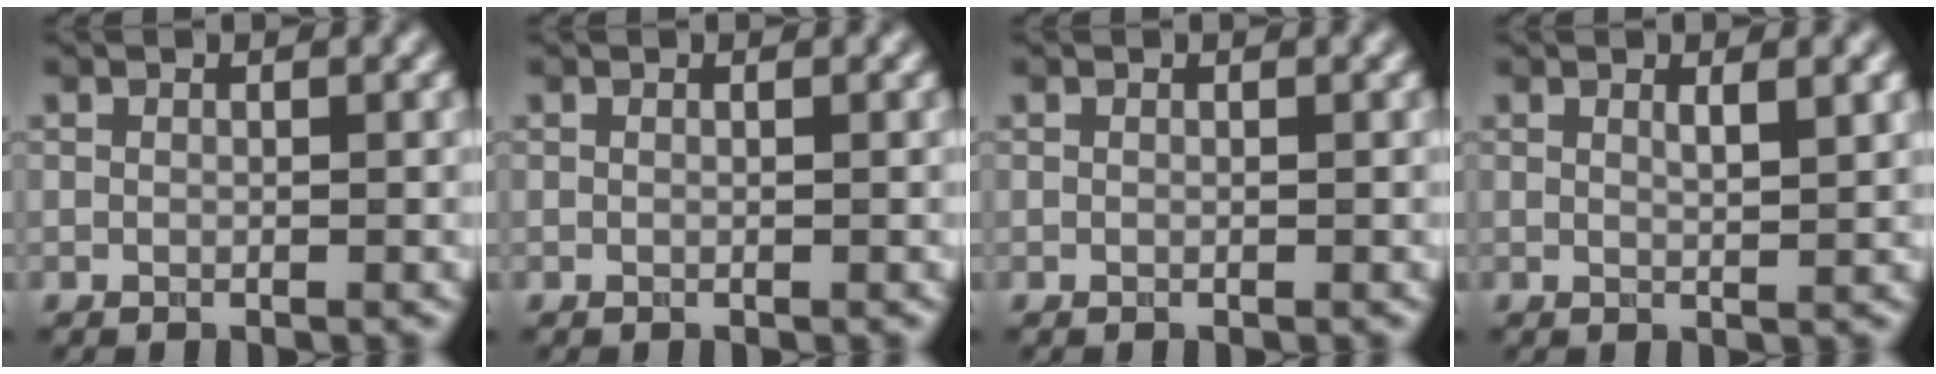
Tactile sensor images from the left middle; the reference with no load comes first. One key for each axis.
{"total": 0.0}
{"total": 0.0}
{"total": 2.0, "fx": 1.0, "fy": 0.6, "fz": 1.6, "tx": -0.016, "ty": 0.002, "tz": 0.012}